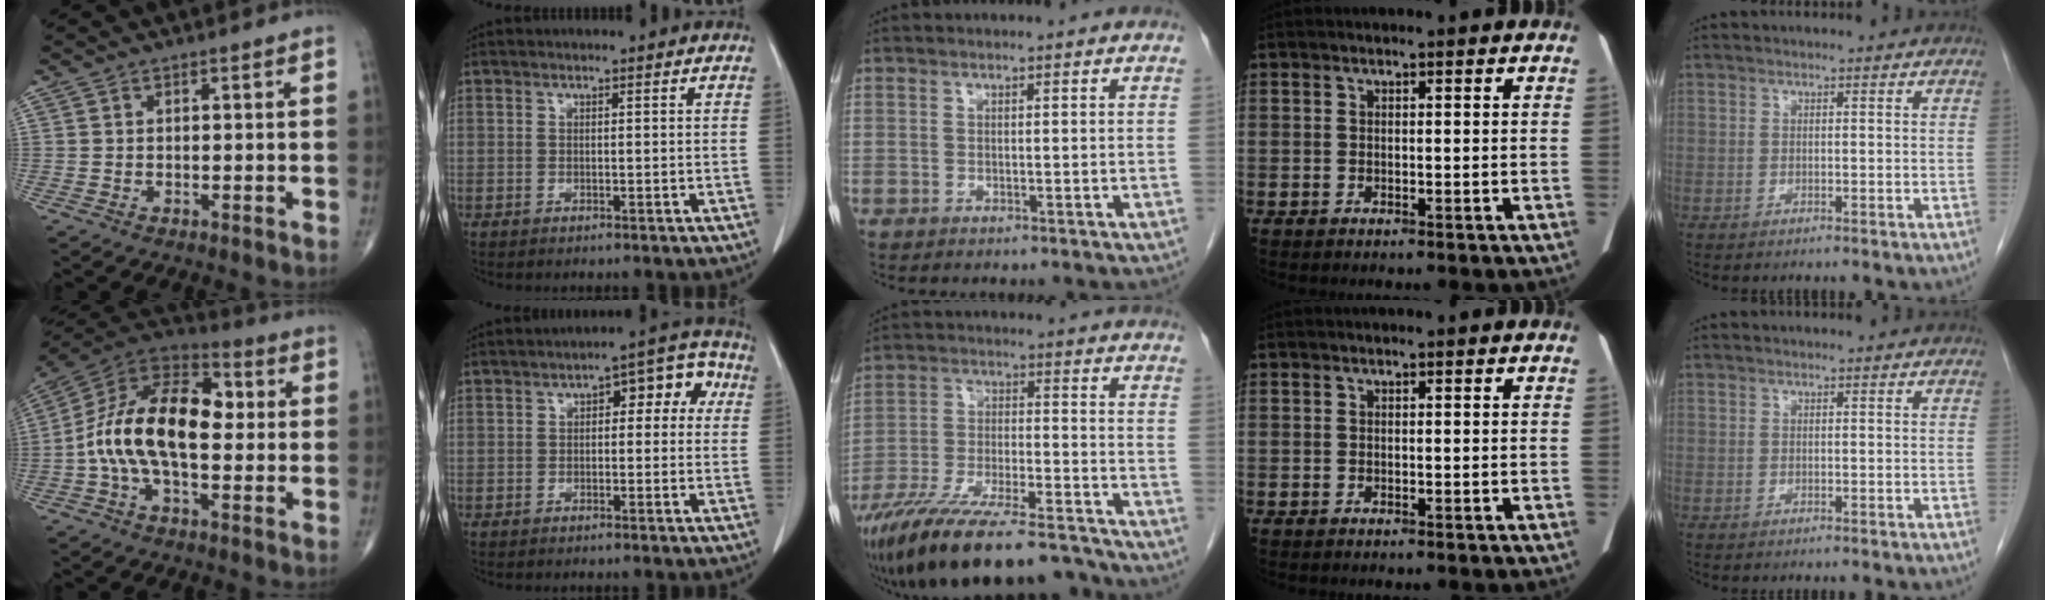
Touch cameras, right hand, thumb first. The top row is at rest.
{"thumb": {"total": 19.3, "force": [-0.1, 10.6, 16.2], "torque": [-0.284, 0.040, -0.012]}, "index": {"total": 7.0, "force": [1.3, 3.5, 5.9], "torque": [-0.062, 0.042, 0.012]}, "middle": {"total": 19.9, "force": [-17.0, 3.4, 9.6], "torque": [-0.164, -0.018, -0.279]}}